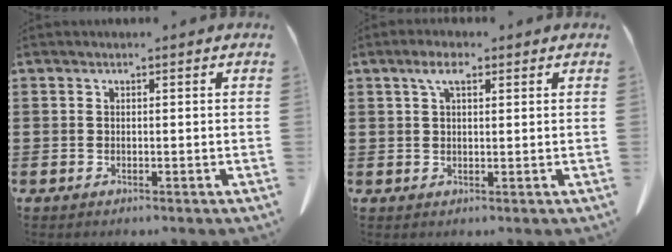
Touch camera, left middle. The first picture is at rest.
{"total": 3.8, "force": [1.9, 1.3, 3.0], "torque": [-0.066, 0.008, 0.031]}